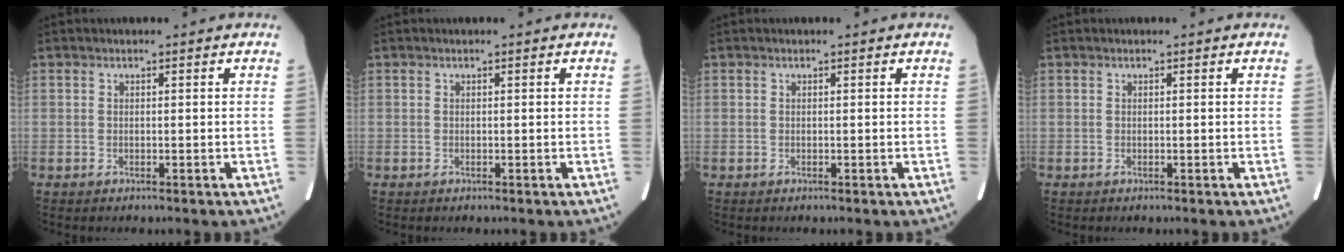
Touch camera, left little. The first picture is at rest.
{"total": 0.0}
{"total": 0.0}
{"total": 0.0}